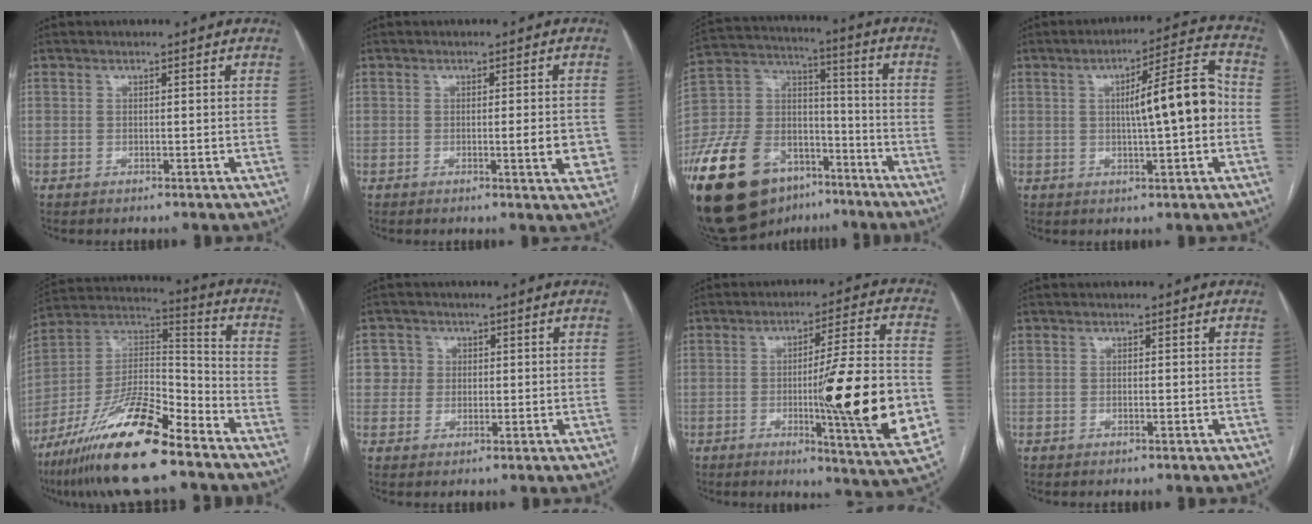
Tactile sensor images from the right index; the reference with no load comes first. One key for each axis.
{"total": 4.2, "fx": -0.8, "fy": 0.8, "fz": 4.0, "tx": -0.049, "ty": -0.002, "tz": -0.009}
{"total": 24.0, "fx": -14.2, "fy": 14.0, "fz": 13.3, "tx": -0.302, "ty": 0.032, "tz": -0.245}
{"total": 10.8, "fx": 0.1, "fy": 1.2, "fz": 10.7, "tx": -0.159, "ty": 0.025, "tz": 0.000}
{"total": 19.5, "fx": -13.6, "fy": 3.5, "fz": 13.5, "tx": -0.277, "ty": -0.006, "tz": -0.244}
{"total": 3.2, "fx": 0.6, "fy": 3.1, "fz": 0.2, "tx": 0.010, "ty": 0.008, "tz": 0.008}
{"total": 19.8, "fx": -3.6, "fy": 0.1, "fz": 19.5, "tx": -0.250, "ty": -0.016, "tz": -0.047}
{"total": 0.0}